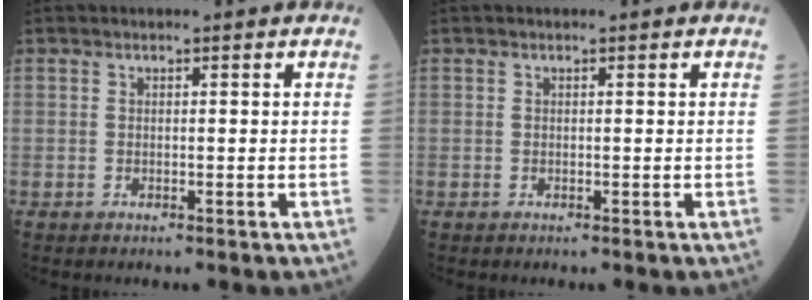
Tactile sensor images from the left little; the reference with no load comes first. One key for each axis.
{"total": 0.0}